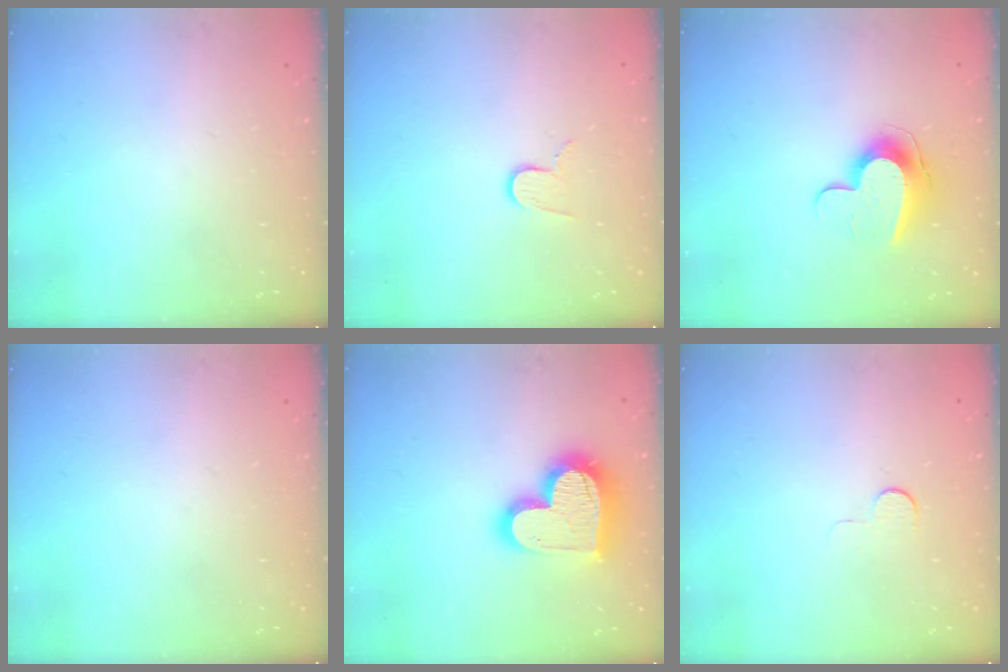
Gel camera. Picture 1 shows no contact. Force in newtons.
{"total": 7.0, "press": 7.0, "slide": 0.6}
{"total": 10.6, "press": 10.6, "slide": 0.5}
{"total": 0.0}
{"total": 19.1, "press": 19.0, "slide": 1.6}
{"total": 5.3, "press": 5.3, "slide": 0.5}